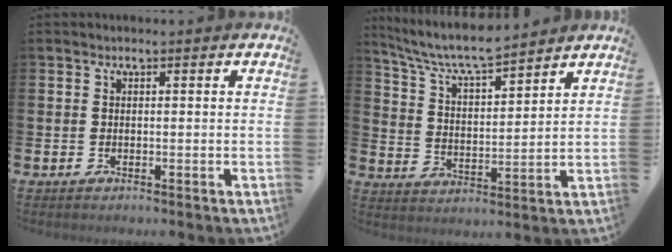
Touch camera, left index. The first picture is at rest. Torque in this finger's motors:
{"motor_torque": [0.89, -1.25, 0.19, 0.06]}